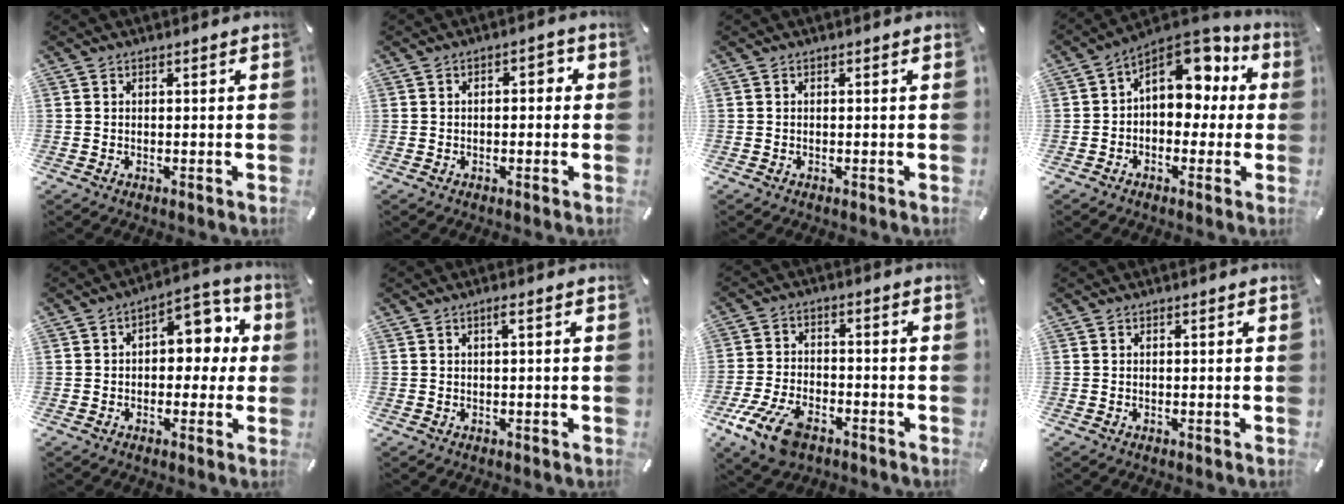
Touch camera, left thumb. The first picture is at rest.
{"total": 2.6, "force": [-0.7, 1.5, 2.0], "torque": [-0.033, 0.014, -0.019]}
{"total": 0.0}
{"total": 11.4, "force": [4.3, 8.2, 6.7], "torque": [-0.087, -0.034, 0.079]}
{"total": 9.0, "force": [1.4, 6.3, 6.3], "torque": [-0.061, -0.014, 0.015]}
{"total": 1.5, "force": [0.2, 0.1, 1.5], "torque": [-0.028, 0.000, 0.003]}
{"total": 10.9, "force": [-6.5, 5.8, 6.5], "torque": [-0.142, 0.027, -0.120]}
{"total": 0.0}